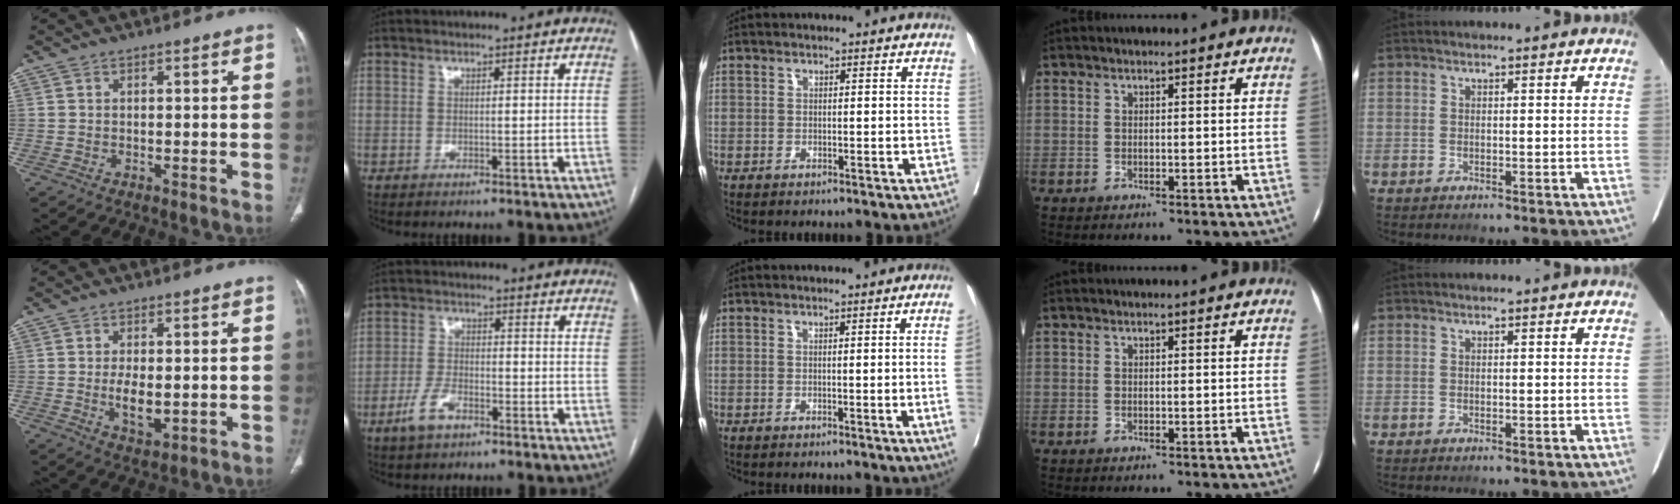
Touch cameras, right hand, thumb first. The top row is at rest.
{"thumb": {"total": 5.4, "force": [-0.6, 2.8, 4.6], "torque": [-0.079, -0.009, -0.008]}, "index": {"total": 5.1, "force": [-3.0, 2.6, 3.3], "torque": [-0.072, 0.000, -0.055]}, "middle": {"total": 3.3, "force": [-0.6, -1.2, 3.0], "torque": [-0.038, -0.006, -0.007]}}